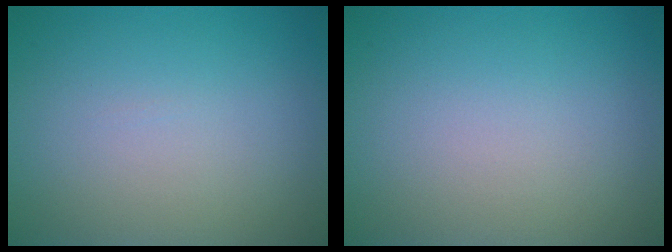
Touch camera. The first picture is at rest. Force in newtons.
{"total": 0.0}